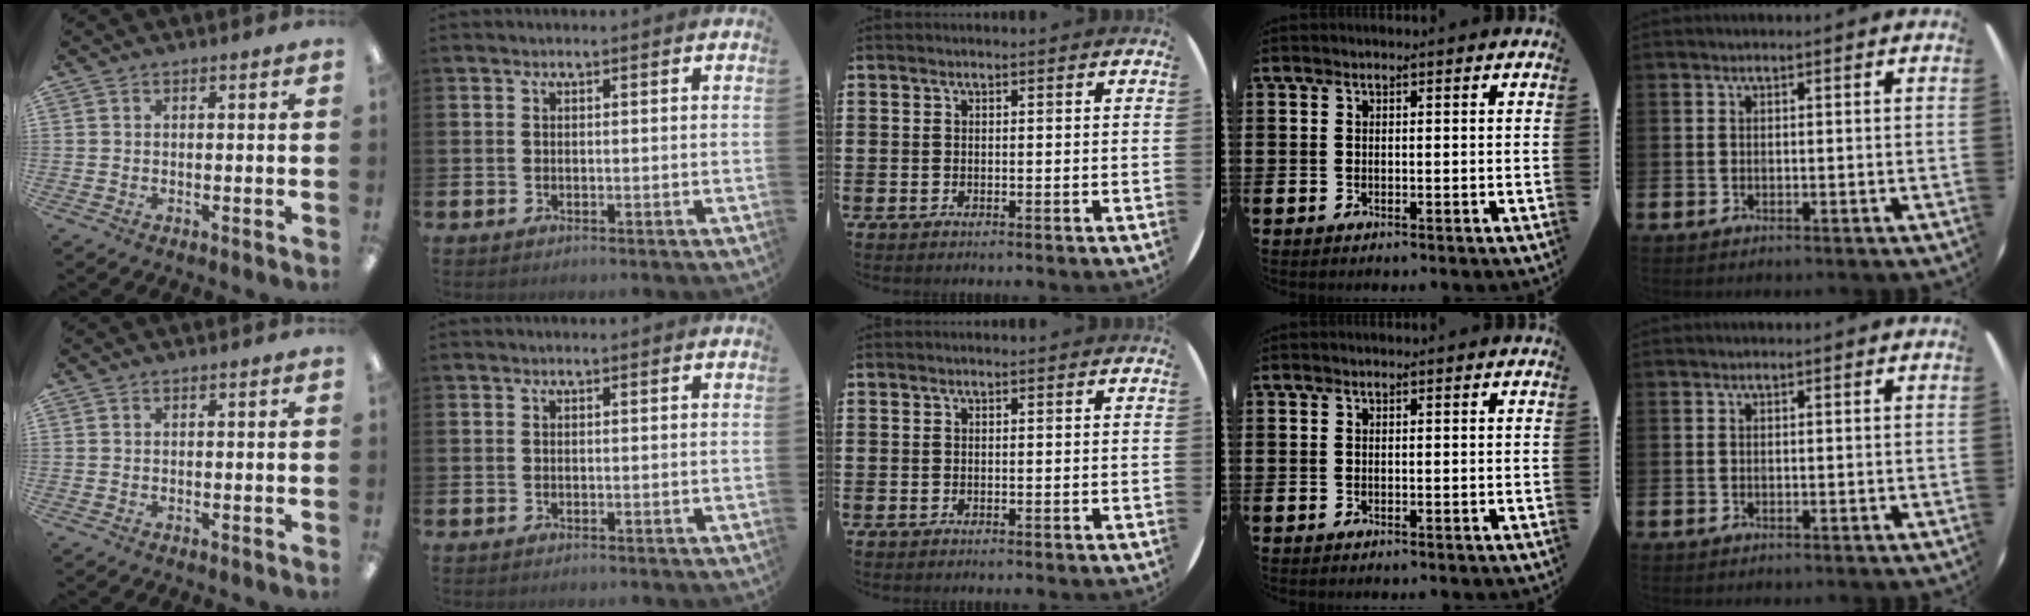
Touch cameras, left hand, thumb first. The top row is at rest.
{}